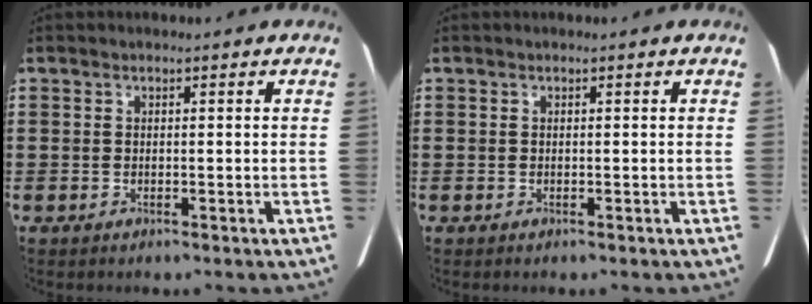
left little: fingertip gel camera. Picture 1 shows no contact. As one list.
[{"total": 0.0}]